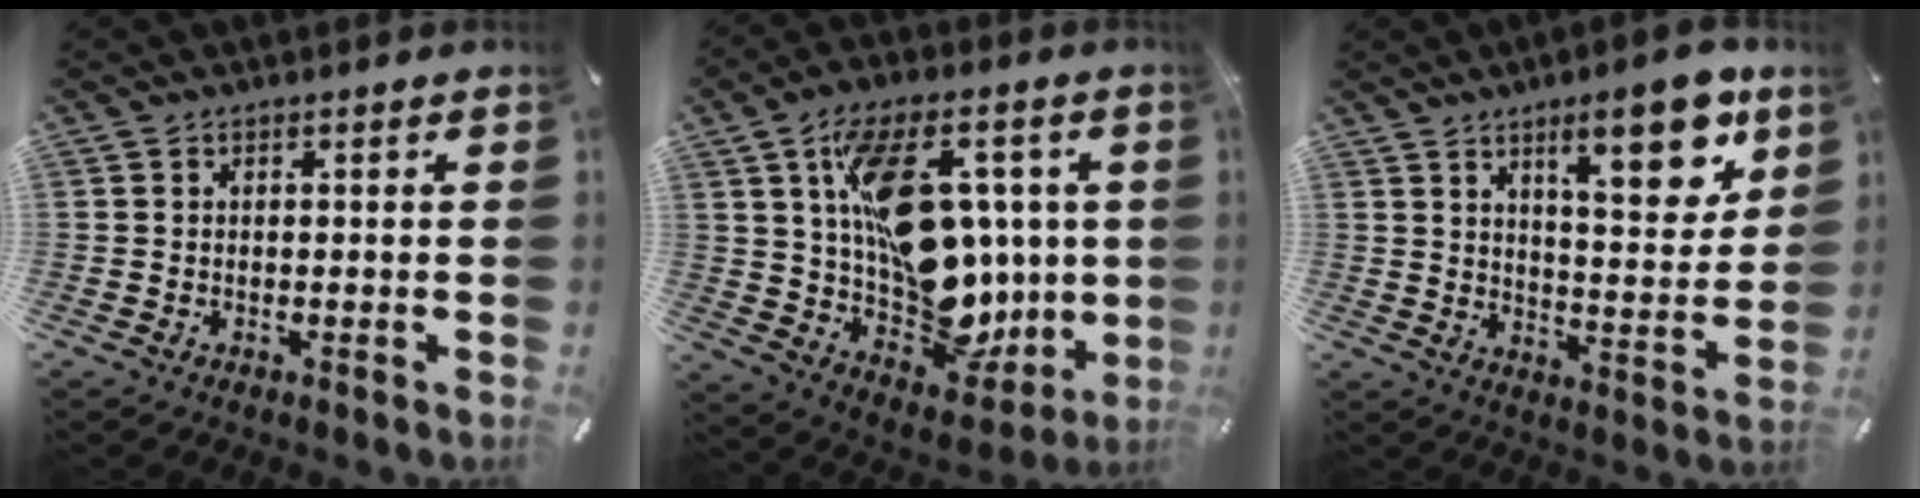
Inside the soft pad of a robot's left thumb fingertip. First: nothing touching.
{"total": 21.9, "force": [5.2, 14.2, 15.9], "torque": [-0.264, -0.027, 0.107]}
{"total": 15.6, "force": [9.0, 5.5, 11.5], "torque": [-0.141, -0.055, 0.138]}